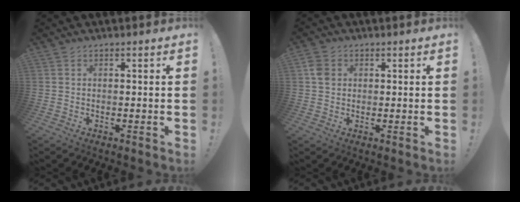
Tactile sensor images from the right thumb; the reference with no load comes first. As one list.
[{"total": 4.7, "force": [1.0, 4.0, 2.3], "torque": [-0.020, 0.005, 0.018]}]